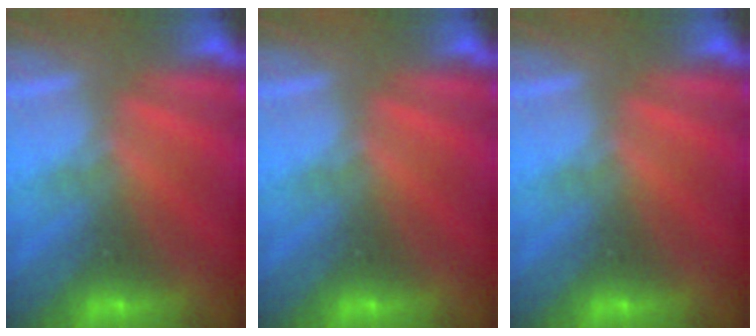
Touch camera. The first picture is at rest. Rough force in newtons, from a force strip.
{"total": 0.0}
{"total": 0.0}